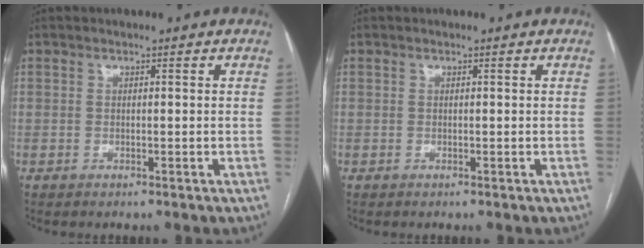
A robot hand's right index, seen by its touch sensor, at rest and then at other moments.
{"total": 0.0}